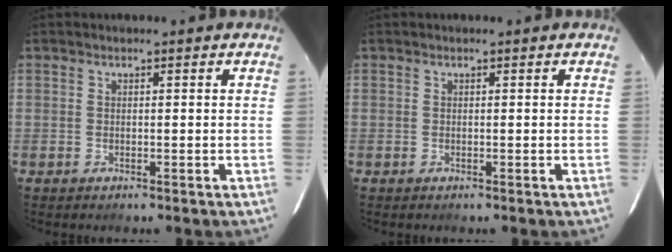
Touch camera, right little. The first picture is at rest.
{"total": 0.0}